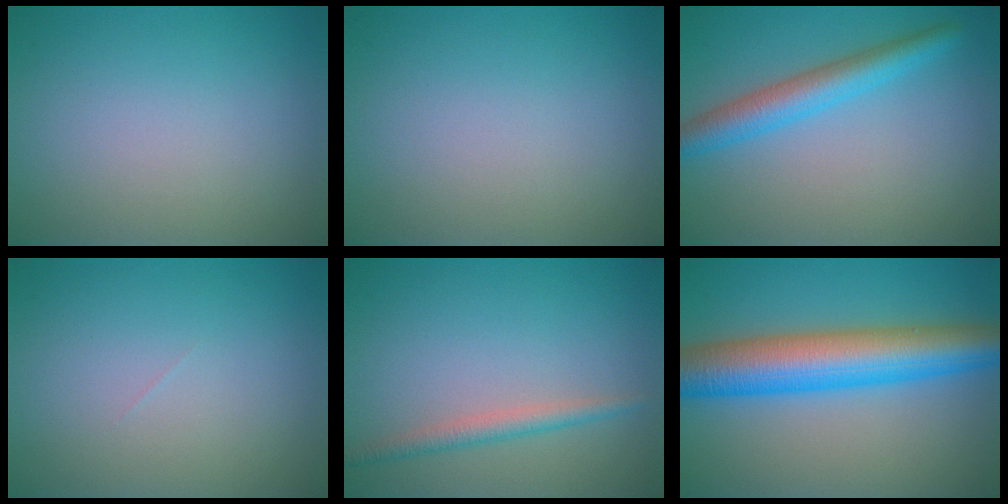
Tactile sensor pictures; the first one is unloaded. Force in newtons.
{"total": 0.0}
{"total": 4.0, "press": 4.0, "slide": 0.2}
{"total": 0.0}
{"total": 2.0, "press": 2.0, "slide": 0.0}
{"total": 9.6, "press": 9.6, "slide": 0.3}